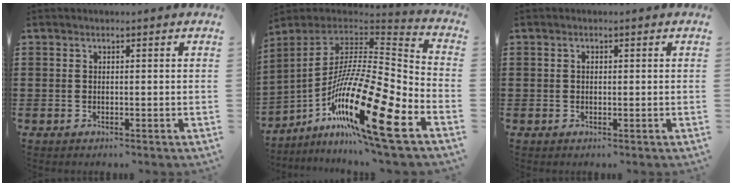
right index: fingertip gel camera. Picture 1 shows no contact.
{"total": 22.4, "force": [-11.2, 3.6, 19.0], "torque": [-0.390, 0.011, -0.207]}
{"total": 0.6, "force": [0.1, 0.4, 0.4], "torque": [-0.009, 0.001, 0.001]}